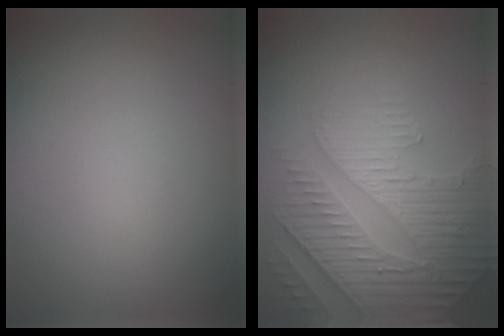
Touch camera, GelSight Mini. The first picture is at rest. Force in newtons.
{"total": 5.5, "press": 4.8, "slide": 2.7}